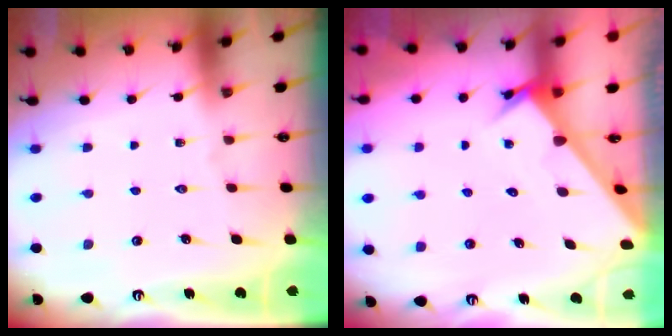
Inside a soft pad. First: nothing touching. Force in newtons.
{"total": 2.8, "press": 2.8, "slide": 0.1}